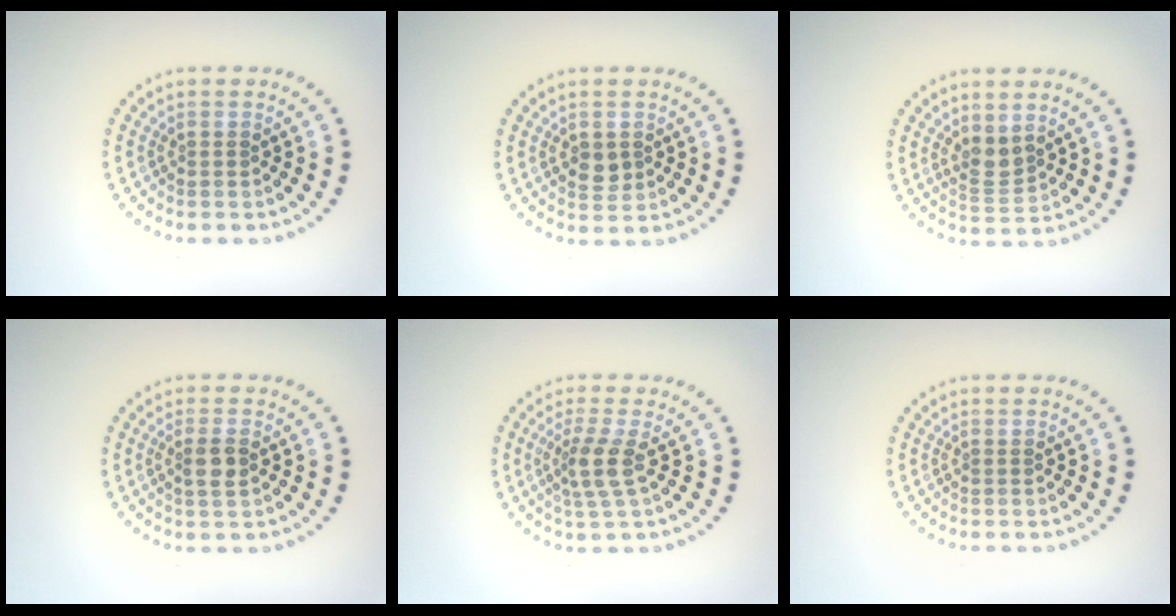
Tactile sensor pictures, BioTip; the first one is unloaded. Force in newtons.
{"total": 1.8, "press": 1.8, "slide": 0.1}
{"total": 2.2, "press": 1.8, "slide": 1.2}
{"total": 1.9, "press": 1.7, "slide": 0.7}
{"total": 2.8, "press": 2.1, "slide": 1.8}
{"total": 0.0}